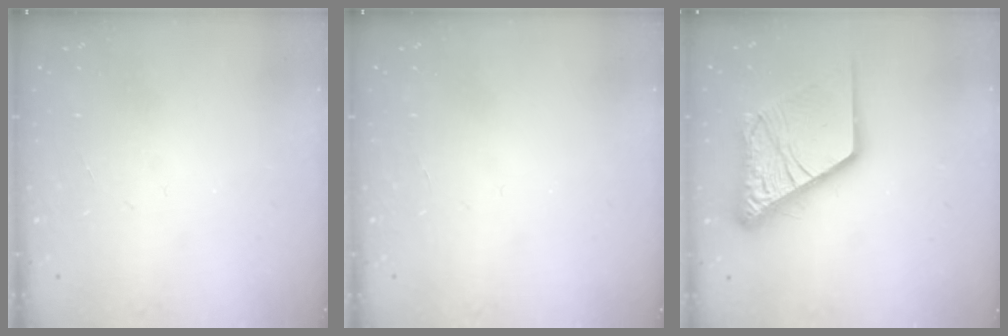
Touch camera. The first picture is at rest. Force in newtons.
{"total": 0.0}
{"total": 17.5, "press": 17.4, "slide": 2.0}